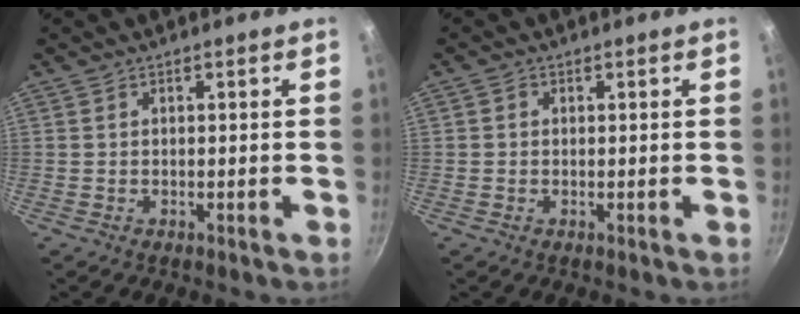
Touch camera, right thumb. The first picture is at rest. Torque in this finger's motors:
{"motor_torque": [-0.80, 0.12, -0.47, 0.04, 0.04]}